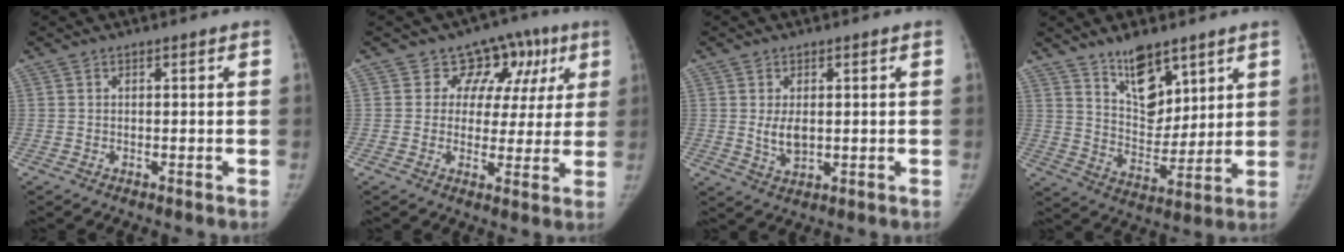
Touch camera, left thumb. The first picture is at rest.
{"total": 10.6, "force": [4.9, 8.6, 3.8], "torque": [0.015, 0.000, 0.058]}
{"total": 4.4, "force": [0.4, 2.6, 3.5], "torque": [-0.058, -0.011, 0.015]}
{"total": 11.8, "force": [7.9, 5.9, 6.5], "torque": [-0.072, -0.063, 0.146]}